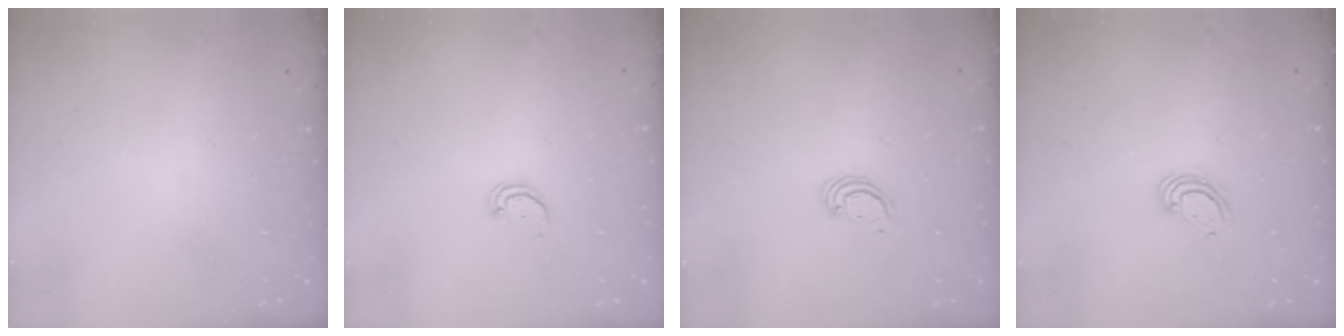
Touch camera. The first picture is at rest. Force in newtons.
{"total": 2.0, "press": 2.0, "slide": 0.2}
{"total": 2.5, "press": 2.5, "slide": 0.2}
{"total": 3.9, "press": 3.9, "slide": 0.1}